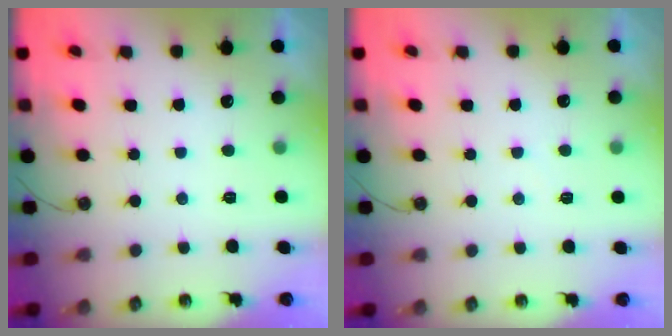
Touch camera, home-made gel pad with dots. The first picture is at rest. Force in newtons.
{"total": 3.5, "press": 3.5, "slide": 0.5}